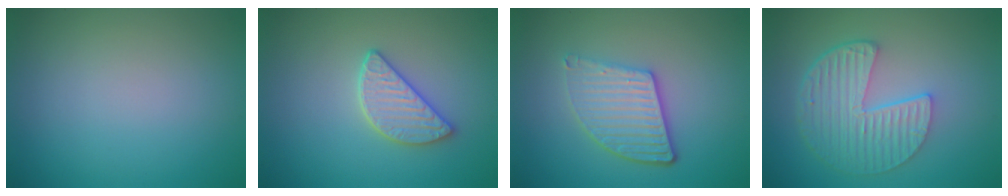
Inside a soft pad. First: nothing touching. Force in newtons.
{"total": 2.9, "press": 2.8, "slide": 0.9}
{"total": 4.5, "press": 3.5, "slide": 2.9}
{"total": 5.9, "press": 4.3, "slide": 3.9}